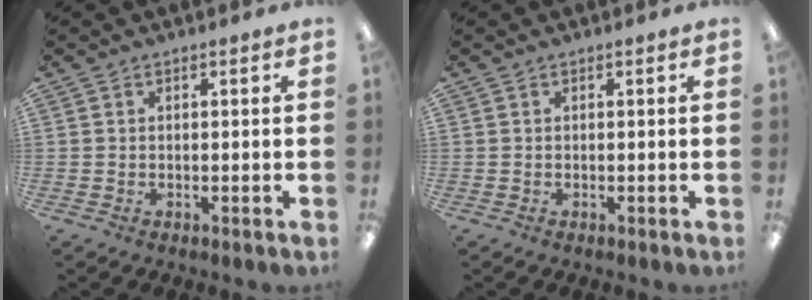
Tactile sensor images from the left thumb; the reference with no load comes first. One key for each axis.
{"total": 0.0}